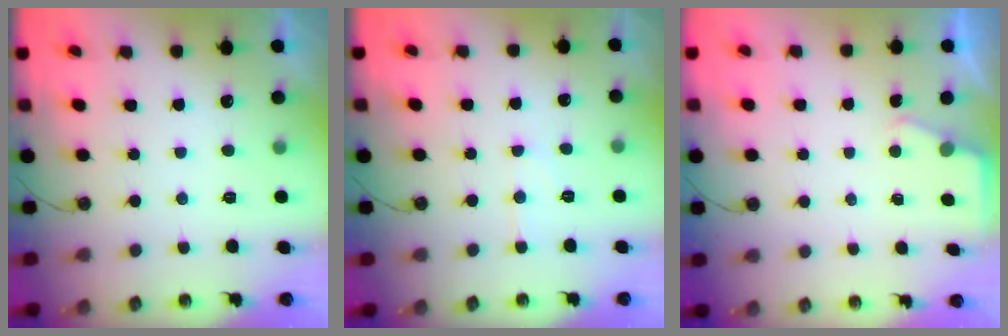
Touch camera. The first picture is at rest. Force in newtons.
{"total": 6.3, "press": 6.3, "slide": 0.7}
{"total": 2.3, "press": 2.3, "slide": 0.4}